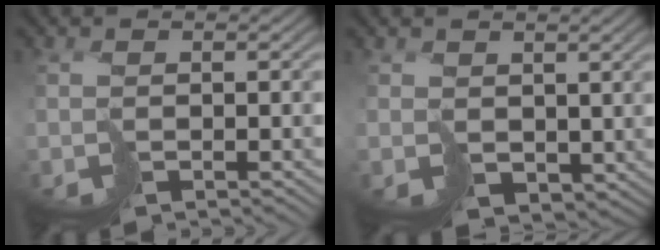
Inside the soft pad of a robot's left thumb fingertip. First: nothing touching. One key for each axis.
{"total": 2.5, "fx": 1.4, "fy": 1.9, "fz": 0.9, "tx": -0.029, "ty": -0.013, "tz": 0.031}